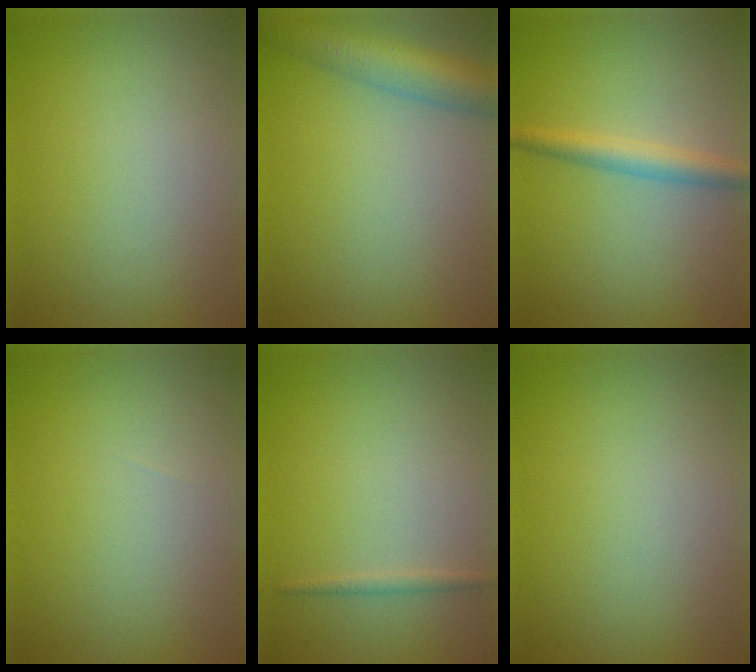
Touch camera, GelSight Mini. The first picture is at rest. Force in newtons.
{"total": 5.6, "press": 5.6, "slide": 0.2}
{"total": 2.7, "press": 2.7, "slide": 0.0}
{"total": 0.0}
{"total": 0.8, "press": 0.8, "slide": 0.0}
{"total": 0.0}